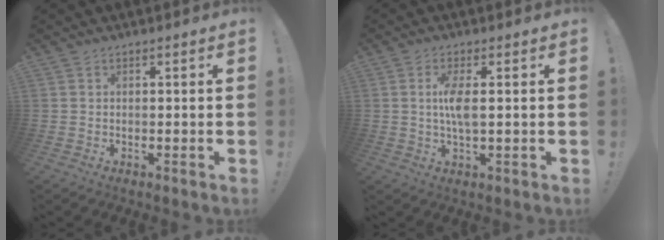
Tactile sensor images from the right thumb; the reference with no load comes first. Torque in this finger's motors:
{"motor_torque": [2.48, 2.53, 0.69, -0.03, 0.01]}